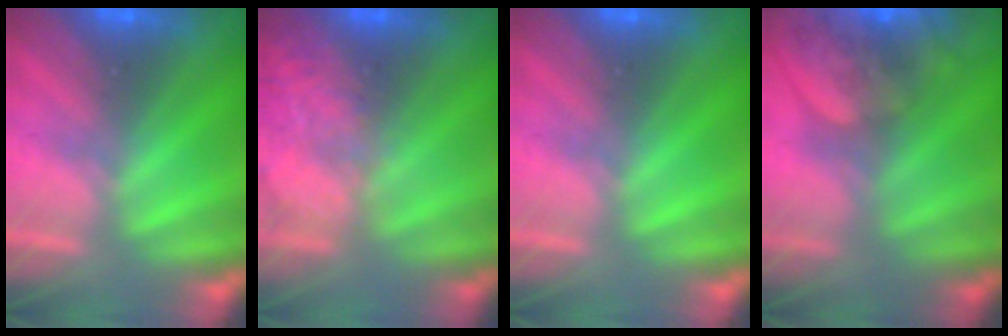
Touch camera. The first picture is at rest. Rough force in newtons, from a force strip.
{"total": 2.1}
{"total": 0.0}
{"total": 5.7}